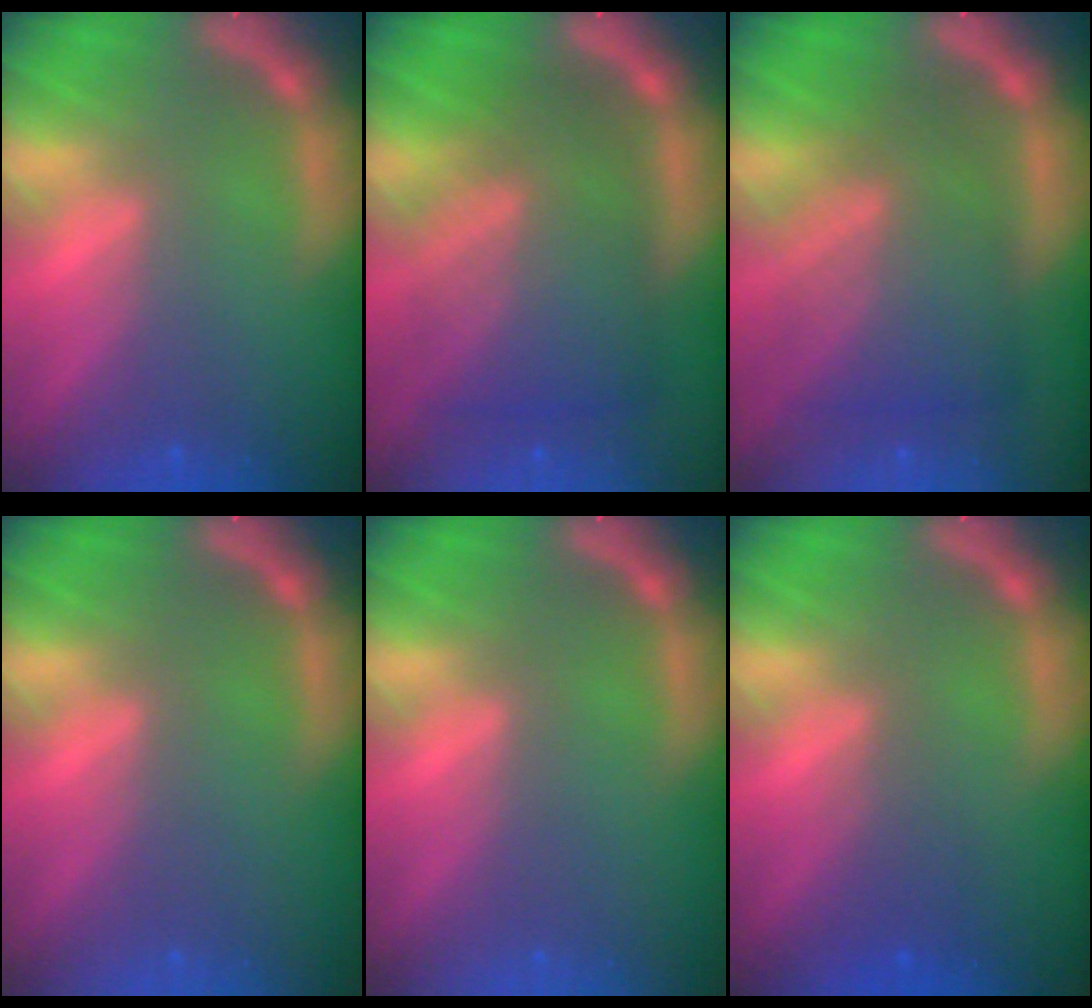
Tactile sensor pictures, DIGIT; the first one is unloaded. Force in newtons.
{"total": 9.0}
{"total": 8.1}
{"total": 0.0}
{"total": 0.0}
{"total": 2.0}